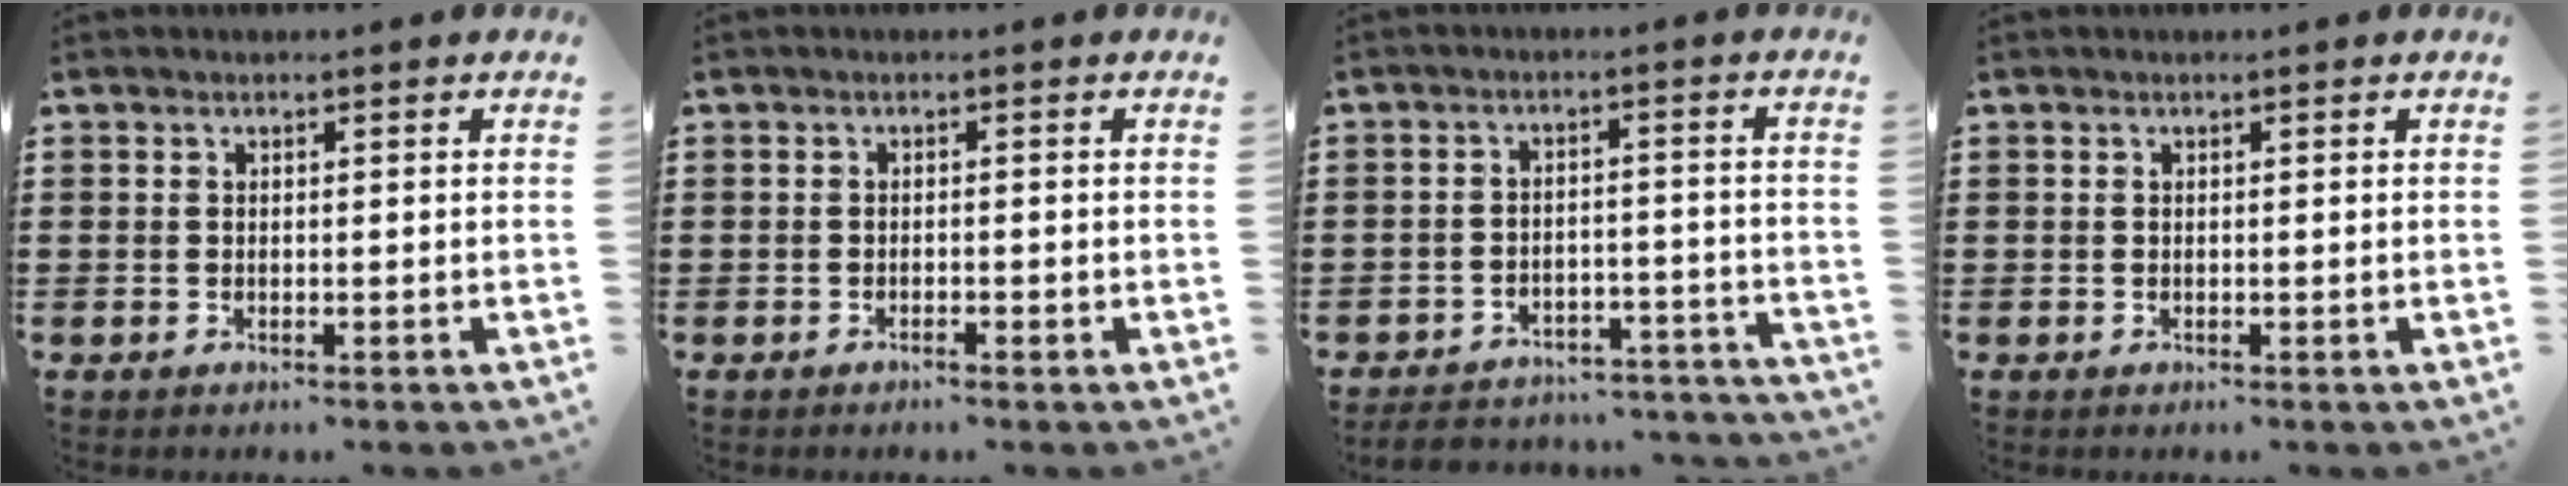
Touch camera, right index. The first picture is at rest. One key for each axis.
{"total": 0.8, "fx": -0.7, "fy": 0.0, "fz": 0.4, "tx": -0.009, "ty": -0.002, "tz": -0.014}
{"total": 4.6, "fx": -4.5, "fy": 0.7, "fz": 0.8, "tx": -0.023, "ty": 0.002, "tz": -0.093}
{"total": 0.0}